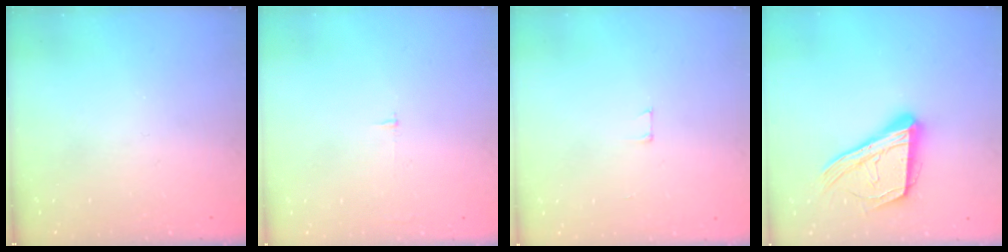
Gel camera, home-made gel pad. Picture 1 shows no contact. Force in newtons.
{"total": 2.5, "press": 2.5, "slide": 0.2}
{"total": 2.9, "press": 2.9, "slide": 0.2}
{"total": 18.8, "press": 18.7, "slide": 2.4}